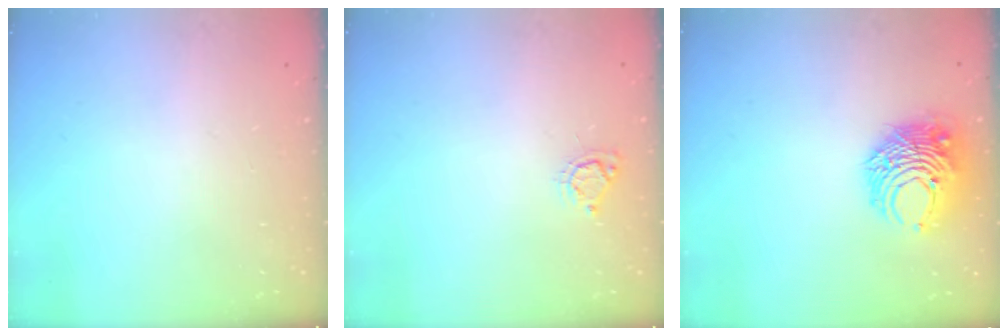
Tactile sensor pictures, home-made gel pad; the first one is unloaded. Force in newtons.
{"total": 5.0, "press": 5.0, "slide": 0.5}
{"total": 9.9, "press": 9.9, "slide": 0.8}